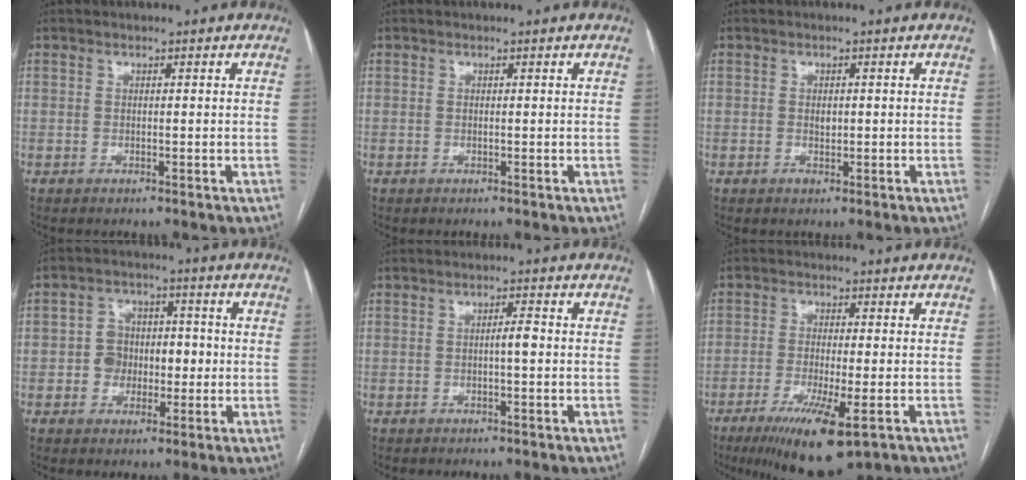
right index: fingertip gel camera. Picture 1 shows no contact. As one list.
[{"total": 0.0}, {"total": 1.3, "force": [-0.1, 0.8, 1.0], "torque": [-0.018, 0.000, 0.000]}, {"total": 6.0, "force": [-0.8, 5.1, 3.1], "torque": [-0.048, 0.027, -0.012]}, {"total": 1.9, "force": [-0.2, 0.2, 1.9], "torque": [-0.031, 0.003, -0.004]}, {"total": 11.0, "force": [-5.6, 1.8, 9.4], "torque": [-0.160, -0.030, -0.087]}]